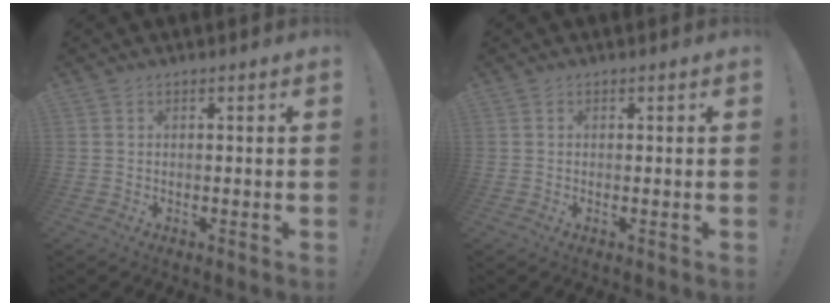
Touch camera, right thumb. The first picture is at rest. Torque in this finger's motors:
{"motor_torque": [-0.28, -0.17, -0.13, 0.08, 0.07]}